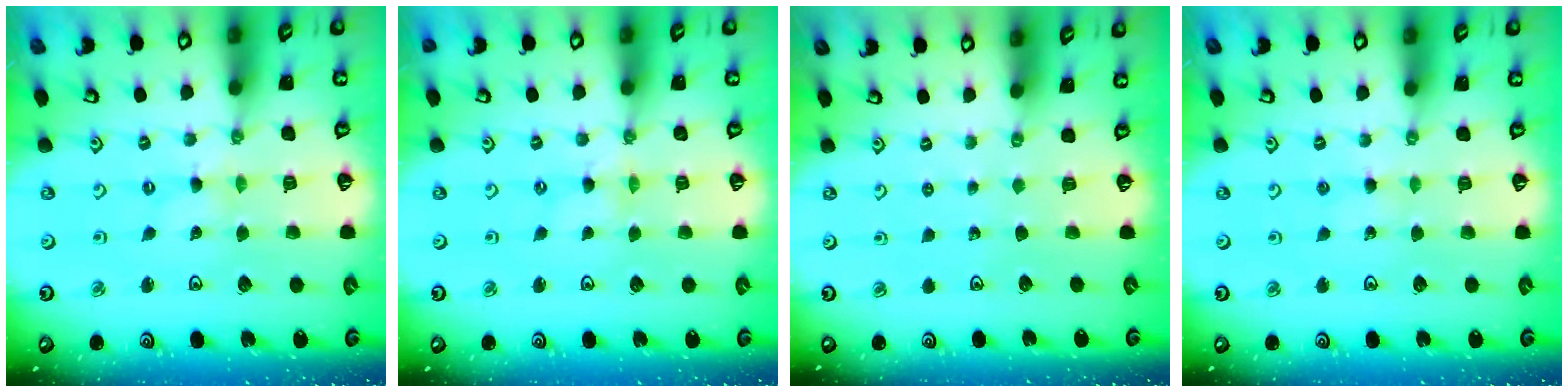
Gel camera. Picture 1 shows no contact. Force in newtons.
{"total": 0.5, "press": 0.5, "slide": 0.2}
{"total": 0.0}
{"total": 2.3, "press": 2.3, "slide": 0.3}